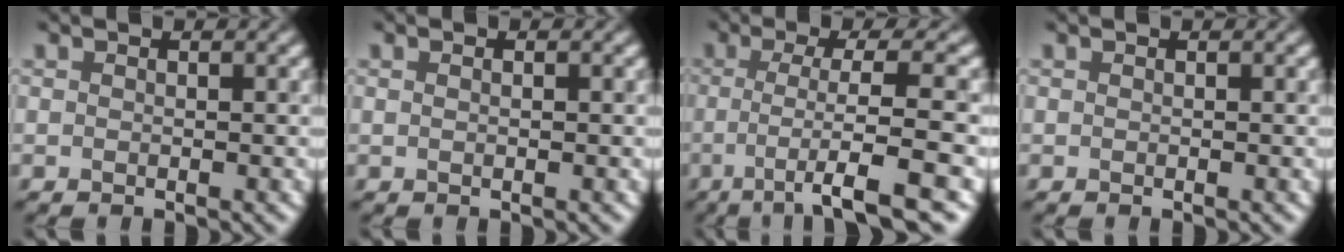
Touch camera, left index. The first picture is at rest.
{"total": 1.3, "force": [0.4, 0.7, 1.0], "torque": [-0.004, 0.001, -0.008]}
{"total": 6.6, "force": [-1.7, 1.0, 6.3], "torque": [-0.096, 0.003, -0.030]}
{"total": 0.0}